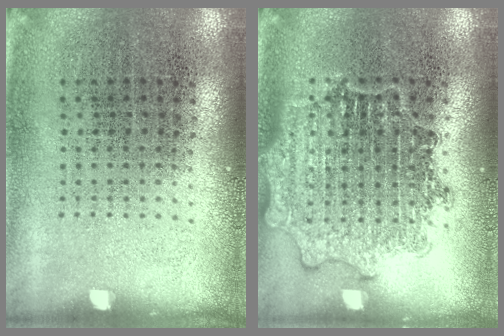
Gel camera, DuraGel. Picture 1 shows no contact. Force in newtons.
{"total": 1.7, "press": 1.7, "slide": 0.4}